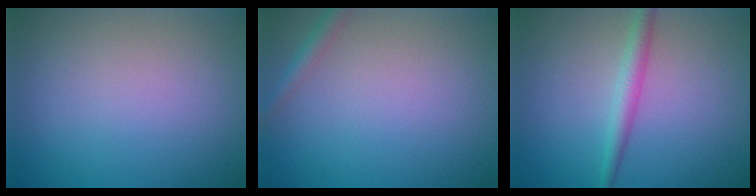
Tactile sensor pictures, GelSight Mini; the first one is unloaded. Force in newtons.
{"total": 1.4, "press": 1.4, "slide": 0.1}
{"total": 2.2, "press": 2.2, "slide": 0.1}